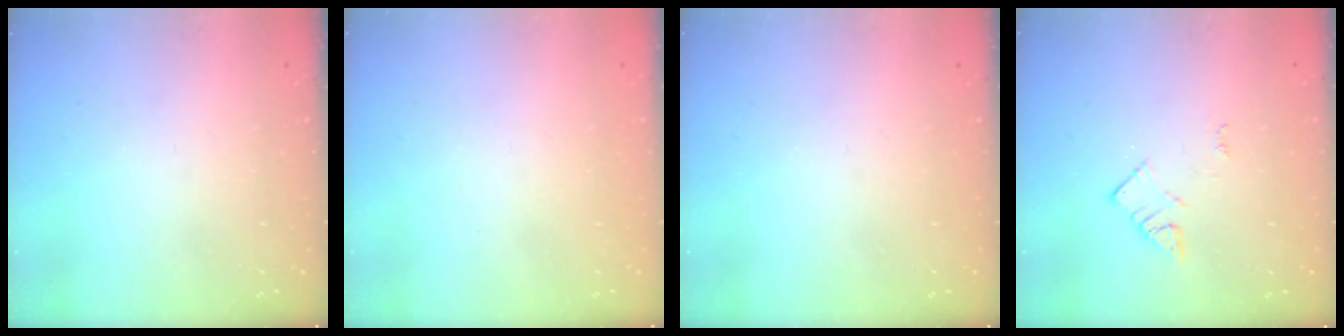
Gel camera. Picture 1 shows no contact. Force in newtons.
{"total": 1.7, "press": 1.7, "slide": 0.1}
{"total": 0.0}
{"total": 2.7, "press": 2.6, "slide": 0.4}